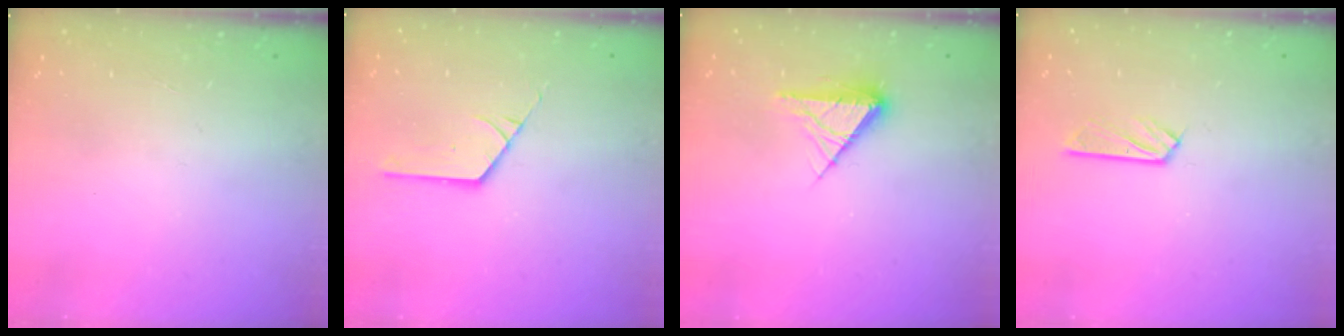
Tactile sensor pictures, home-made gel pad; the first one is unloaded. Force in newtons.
{"total": 2.2, "press": 2.2, "slide": 0.1}
{"total": 8.2, "press": 8.0, "slide": 1.4}
{"total": 4.1, "press": 4.1, "slide": 0.4}